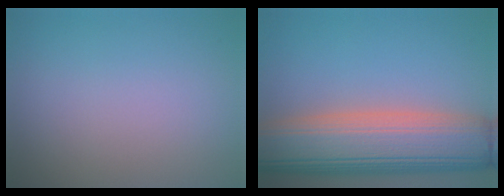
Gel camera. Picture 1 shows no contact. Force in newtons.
{"total": 12.4, "press": 12.4, "slide": 0.8}